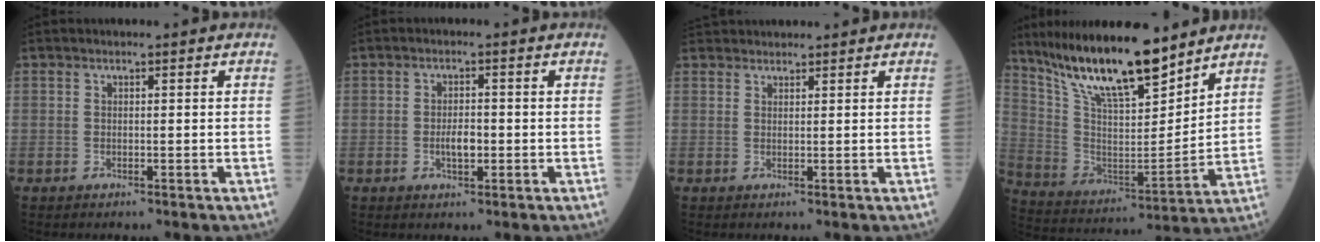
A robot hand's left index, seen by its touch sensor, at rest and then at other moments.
{"total": 2.8, "force": [-0.6, 1.1, 2.5], "torque": [-0.049, 0.002, -0.009]}
{"total": 3.1, "force": [2.9, 0.7, 0.4], "torque": [-0.003, 0.030, 0.047]}
{"total": 18.2, "force": [14.5, 3.4, 10.5], "torque": [-0.189, -0.004, 0.269]}